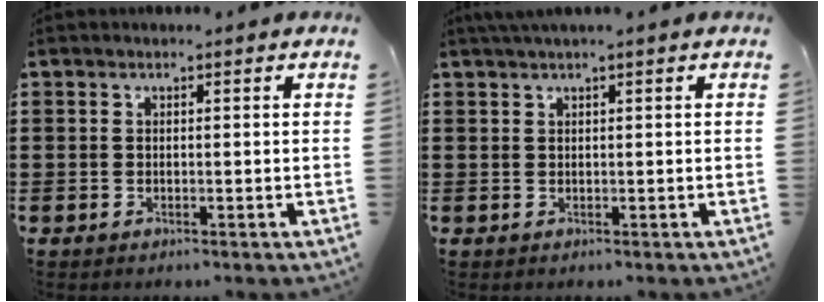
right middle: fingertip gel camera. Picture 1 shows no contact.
{"total": 1.1, "force": [0.6, 0.1, 0.9], "torque": [-0.020, 0.002, 0.010]}